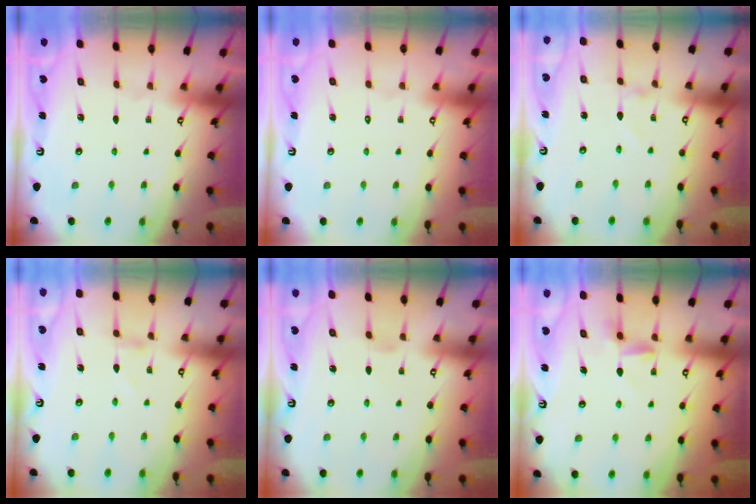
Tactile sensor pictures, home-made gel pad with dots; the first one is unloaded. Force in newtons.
{"total": 1.5, "press": 1.5, "slide": 0.1}
{"total": 1.4, "press": 1.4, "slide": 0.0}
{"total": 1.3, "press": 1.3, "slide": 0.1}
{"total": 1.0, "press": 0.9, "slide": 0.4}
{"total": 3.6, "press": 3.6, "slide": 0.3}